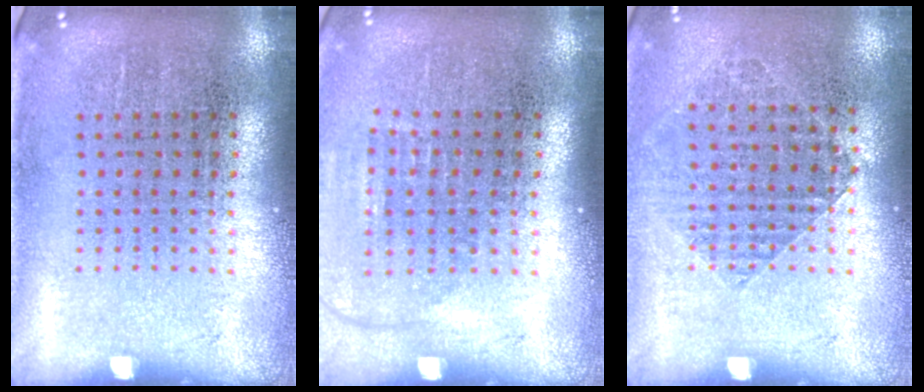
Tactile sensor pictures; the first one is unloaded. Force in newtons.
{"total": 1.3, "press": 1.2, "slide": 0.5}
{"total": 0.9, "press": 0.8, "slide": 0.3}